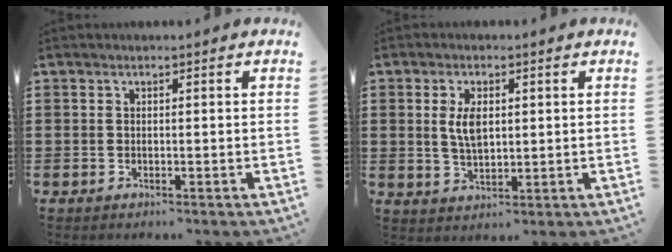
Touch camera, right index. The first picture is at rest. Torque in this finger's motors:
{"motor_torque": [0.52, 0.48, 0.52, 0.09]}